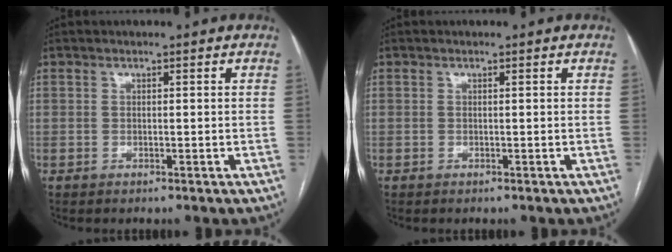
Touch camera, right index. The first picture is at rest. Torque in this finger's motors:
{"motor_torque": [0.38, 0.35, -0.02, 0.01]}